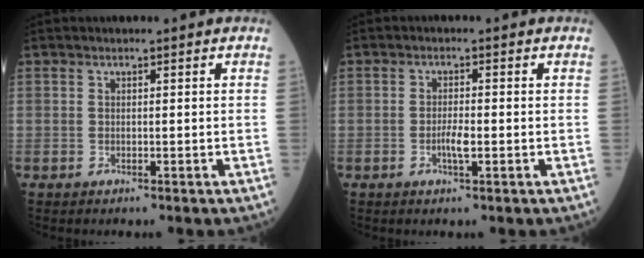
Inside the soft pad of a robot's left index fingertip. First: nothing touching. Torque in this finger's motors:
{"motor_torque": [0.57, 0.29, 0.06, 0.02]}